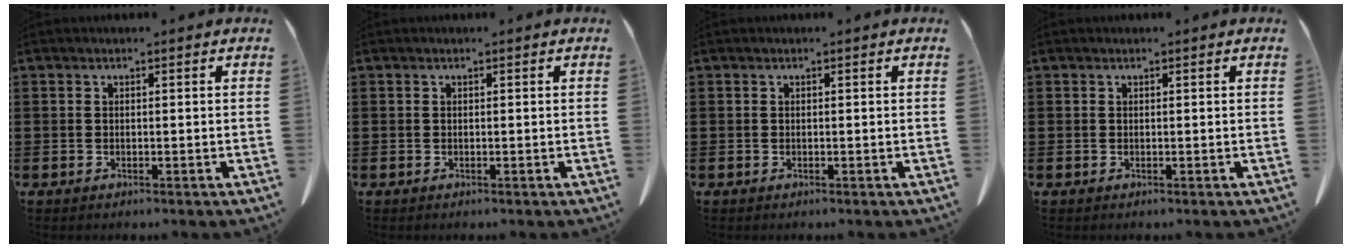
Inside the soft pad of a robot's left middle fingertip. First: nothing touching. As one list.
[{"total": 0.0}, {"total": 0.0}, {"total": 0.0}]